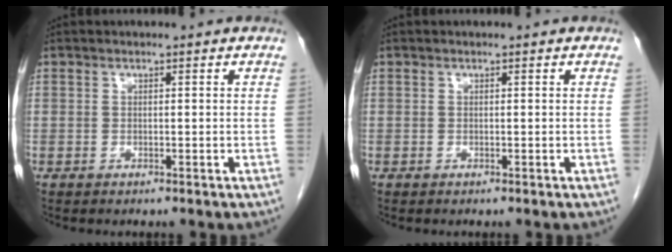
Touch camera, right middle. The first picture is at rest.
{"total": 0.0}